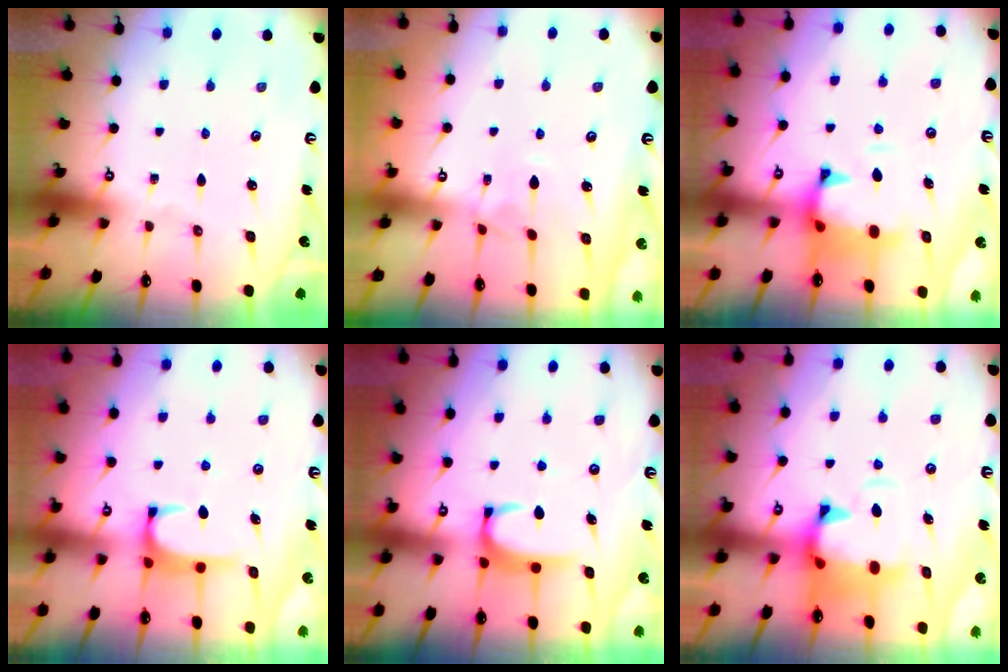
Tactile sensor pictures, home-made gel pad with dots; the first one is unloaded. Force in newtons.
{"total": 2.4, "press": 2.4, "slide": 0.7}
{"total": 1.2, "press": 0.3, "slide": 1.1}
{"total": 1.3, "press": 1.1, "slide": 0.6}
{"total": 3.0, "press": 3.0, "slide": 0.5}
{"total": 2.7, "press": 2.3, "slide": 1.4}